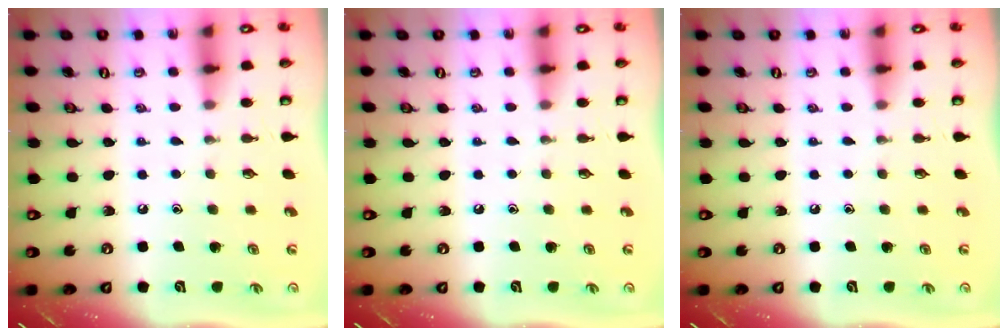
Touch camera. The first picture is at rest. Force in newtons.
{"total": 0.0}
{"total": 0.0}